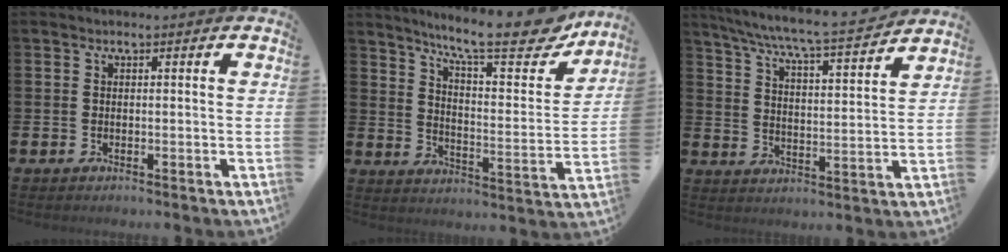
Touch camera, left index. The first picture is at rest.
{"total": 12.7, "force": [10.7, 2.2, 6.5], "torque": [-0.124, -0.063, 0.180]}
{"total": 7.3, "force": [6.8, 0.0, 2.6], "torque": [-0.083, -0.051, 0.115]}